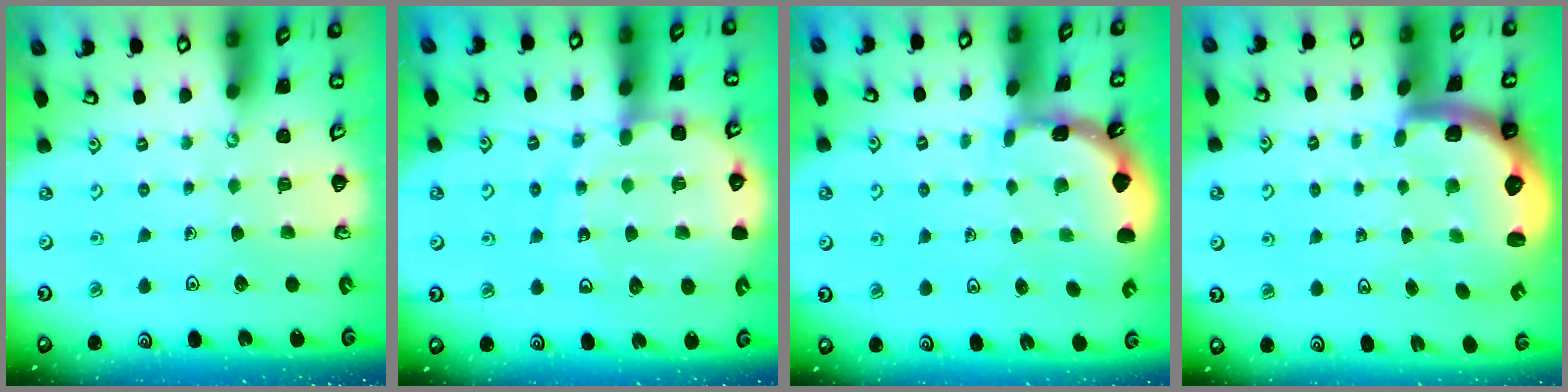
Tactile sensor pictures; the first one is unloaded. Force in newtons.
{"total": 11.5, "press": 11.3, "slide": 2.3}
{"total": 1.8, "press": 1.8, "slide": 0.1}
{"total": 2.8, "press": 2.4, "slide": 1.4}